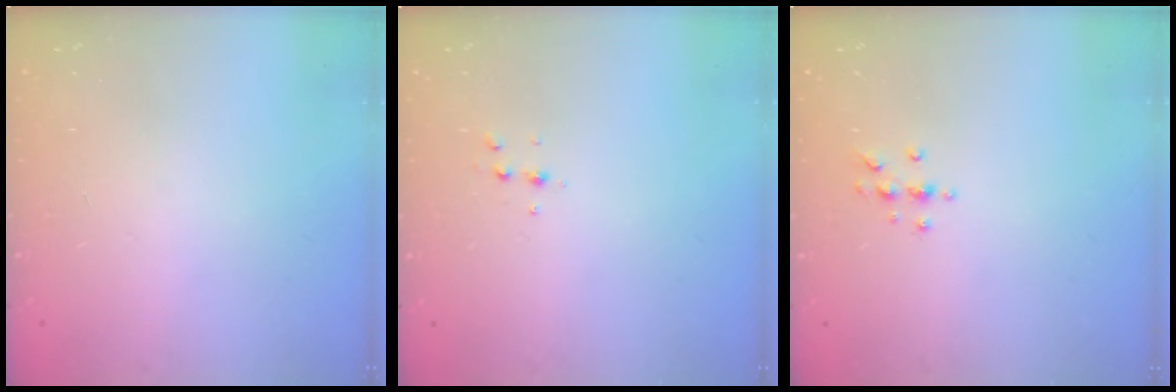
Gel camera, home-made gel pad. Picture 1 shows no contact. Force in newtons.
{"total": 4.1, "press": 4.0, "slide": 1.1}
{"total": 5.6, "press": 5.5, "slide": 0.7}